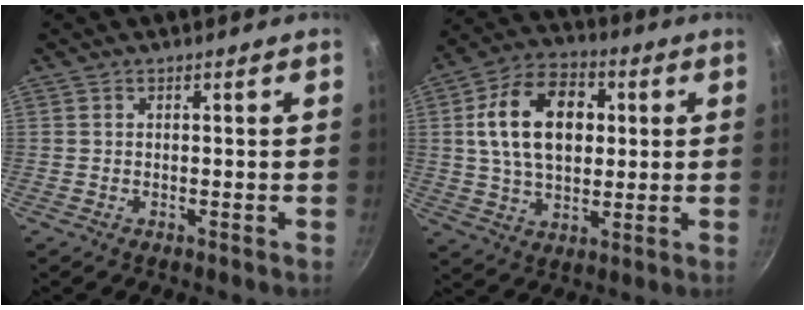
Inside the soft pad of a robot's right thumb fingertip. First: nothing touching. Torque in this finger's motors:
{"motor_torque": [-0.56, 1.41, 1.58, -0.19, 0.44]}